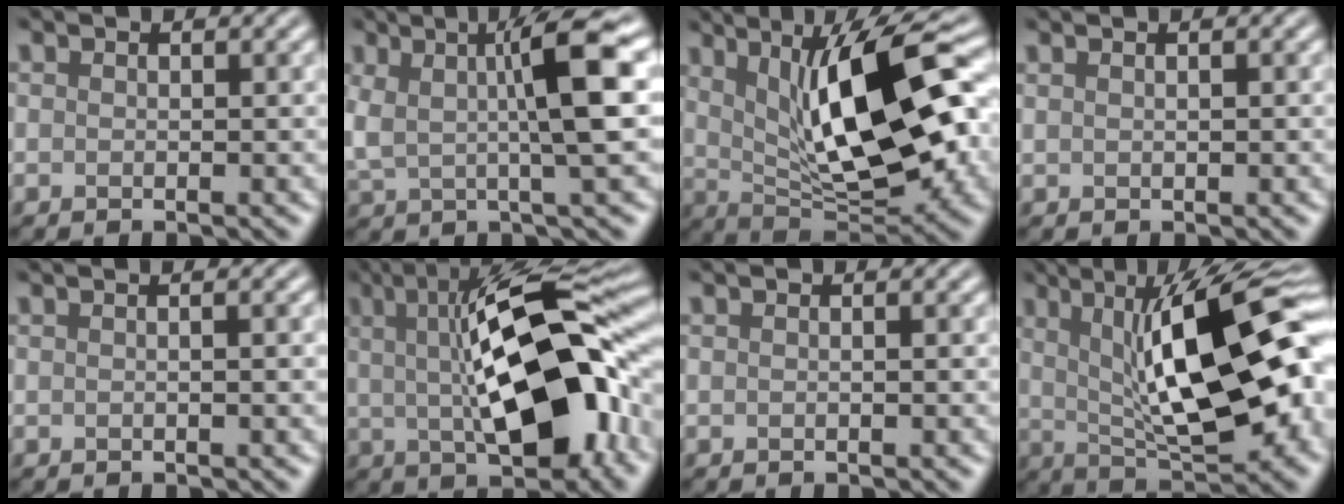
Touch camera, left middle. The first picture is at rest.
{"total": 7.2, "force": [1.4, 1.3, 7.0], "torque": [-0.118, 0.009, 0.023]}
{"total": 12.4, "force": [2.7, 4.2, 11.3], "torque": [-0.174, 0.009, 0.042]}
{"total": 1.1, "force": [0.6, 0.5, 0.8], "torque": [-0.009, 0.002, 0.003]}
{"total": 2.8, "force": [0.5, 1.3, 2.4], "torque": [-0.011, 0.009, -0.017]}
{"total": 14.5, "force": [1.0, 5.5, 13.4], "torque": [-0.185, 0.016, 0.007]}
{"total": 1.4, "force": [0.5, 0.7, 1.0], "torque": [-0.003, 0.003, -0.011]}
{"total": 15.2, "force": [2.1, 5.1, 14.1], "torque": [-0.199, 0.012, 0.025]}